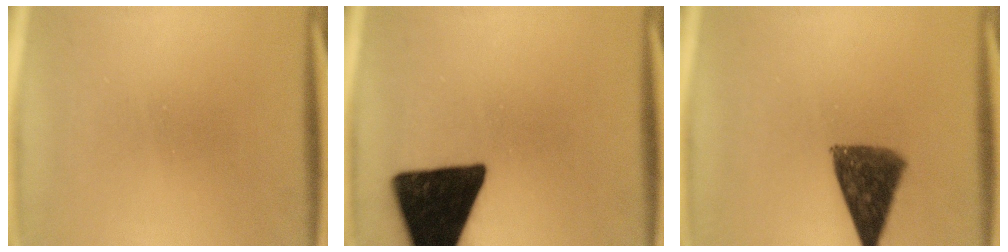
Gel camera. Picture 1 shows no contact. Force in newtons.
{"total": 18.0}
{"total": 10.3}